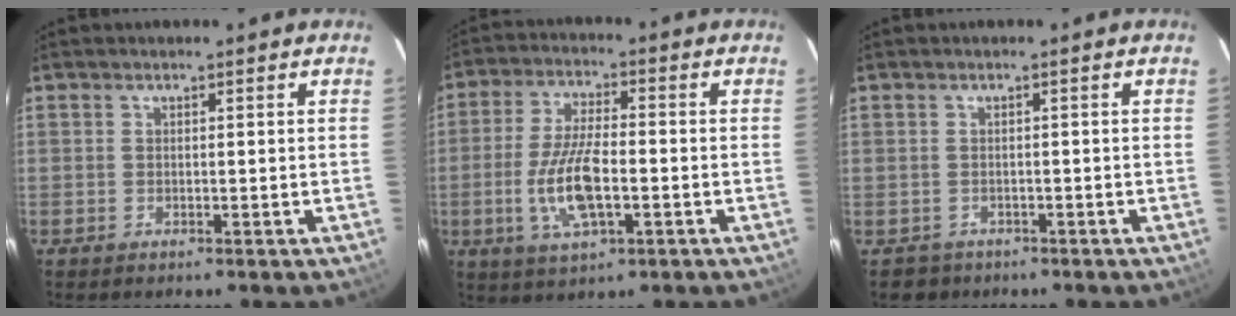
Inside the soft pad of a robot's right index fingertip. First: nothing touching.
{"total": 11.0, "force": [-2.8, 3.7, 9.9], "torque": [-0.203, -0.003, -0.052]}
{"total": 2.5, "force": [-1.4, 2.1, -0.2], "torque": [0.000, 0.008, -0.018]}